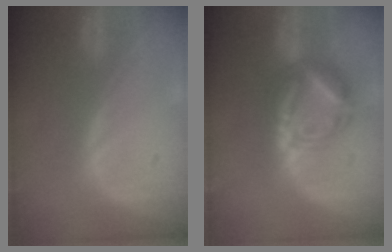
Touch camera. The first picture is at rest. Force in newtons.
{"total": 7.6, "press": 7.6, "slide": 0.8}